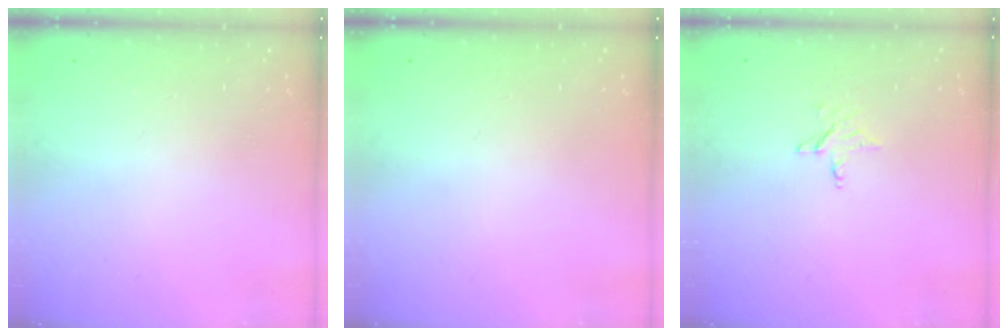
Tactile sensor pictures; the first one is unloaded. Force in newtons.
{"total": 0.0}
{"total": 3.2, "press": 3.2, "slide": 0.3}